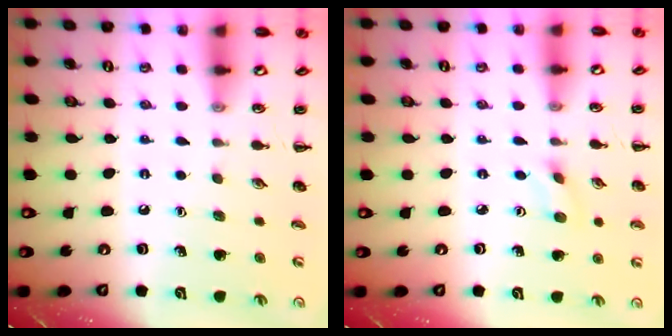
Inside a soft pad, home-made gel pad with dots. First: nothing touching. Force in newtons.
{"total": 1.7, "press": 1.6, "slide": 0.7}